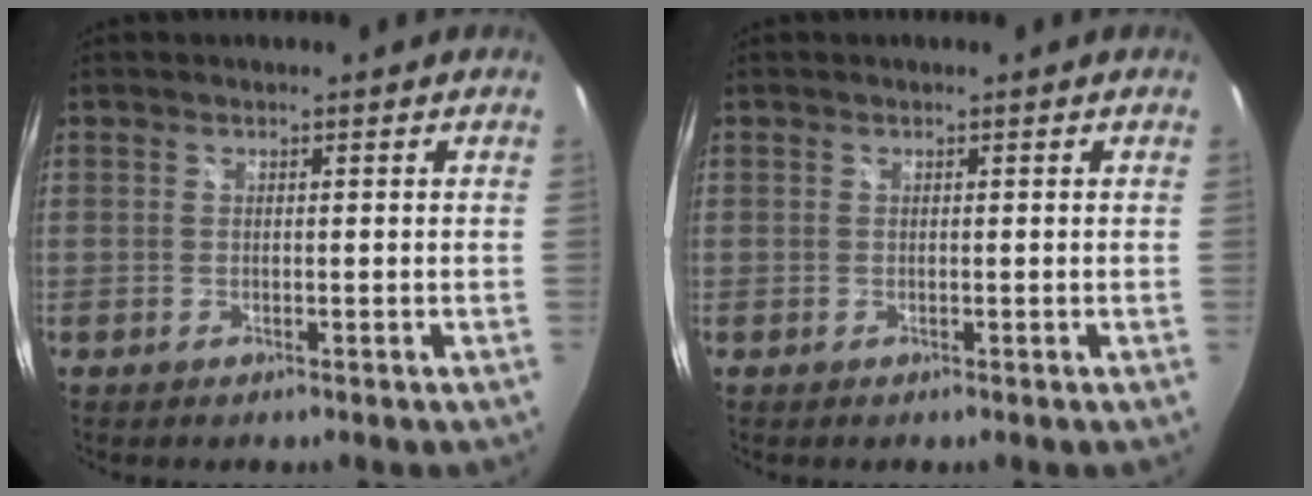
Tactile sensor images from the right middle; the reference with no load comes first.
{"total": 0.0}